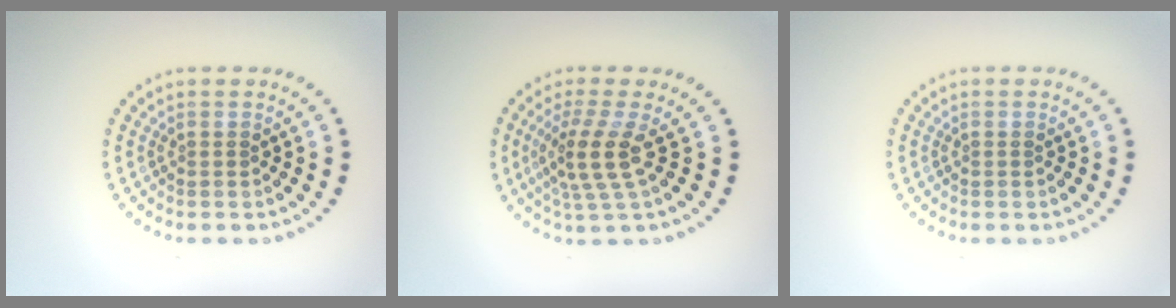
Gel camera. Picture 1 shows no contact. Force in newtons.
{"total": 3.6, "press": 2.6, "slide": 2.4}
{"total": 0.0}